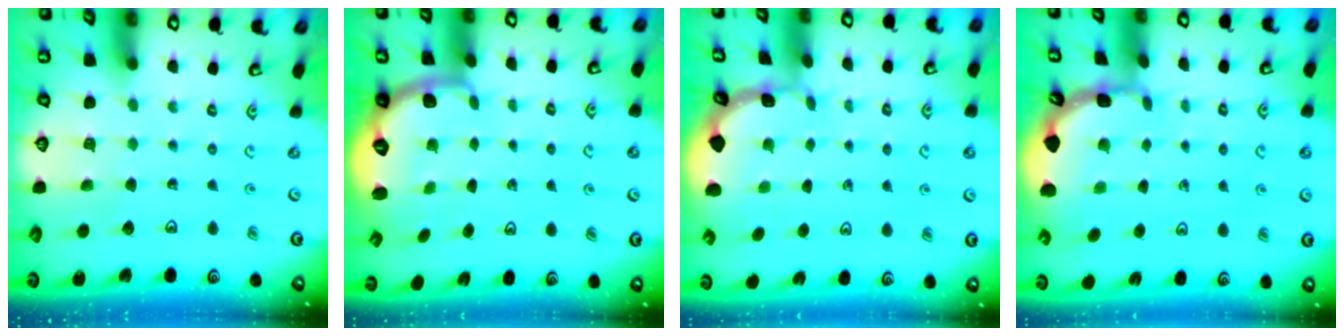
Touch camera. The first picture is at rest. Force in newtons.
{"total": 2.7, "press": 1.7, "slide": 2.1}
{"total": 1.2, "press": 1.2, "slide": 0.2}
{"total": 1.8, "press": 1.8, "slide": 0.1}